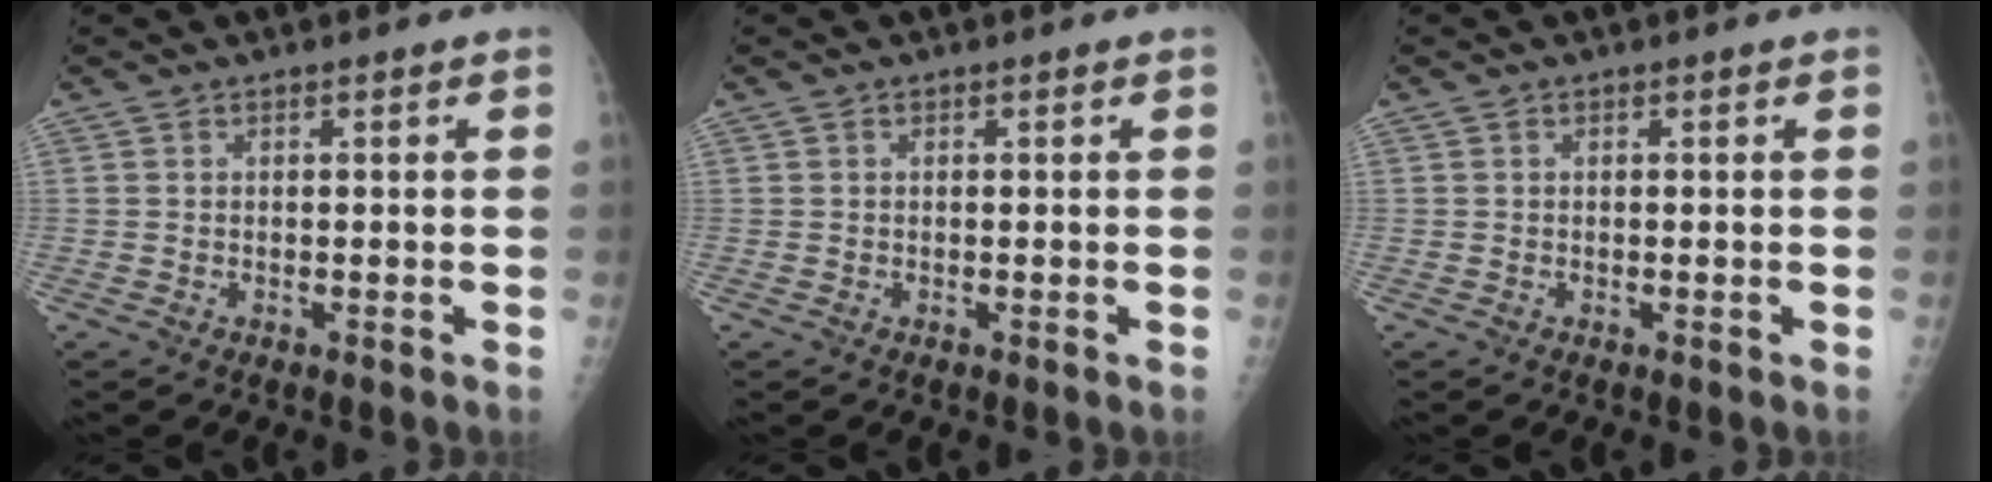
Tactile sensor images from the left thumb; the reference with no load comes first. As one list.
[{"total": 0.0}, {"total": 0.0}]